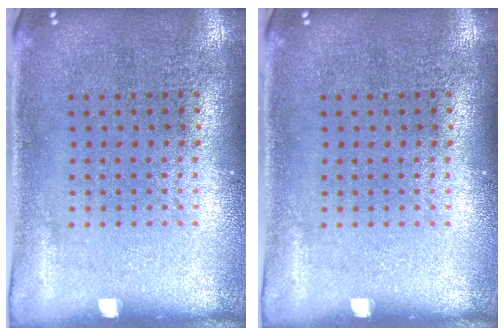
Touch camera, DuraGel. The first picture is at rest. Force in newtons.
{"total": 0.0}